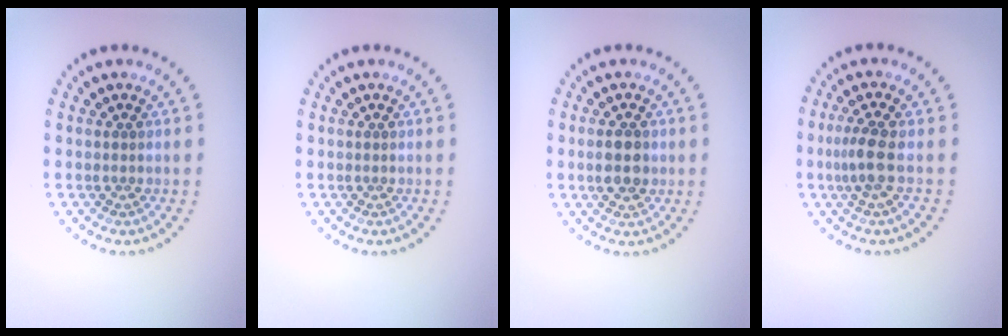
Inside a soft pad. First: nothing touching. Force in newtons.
{"total": 0.0}
{"total": 2.9, "press": 2.9, "slide": 0.1}
{"total": 2.2, "press": 1.8, "slide": 1.2}